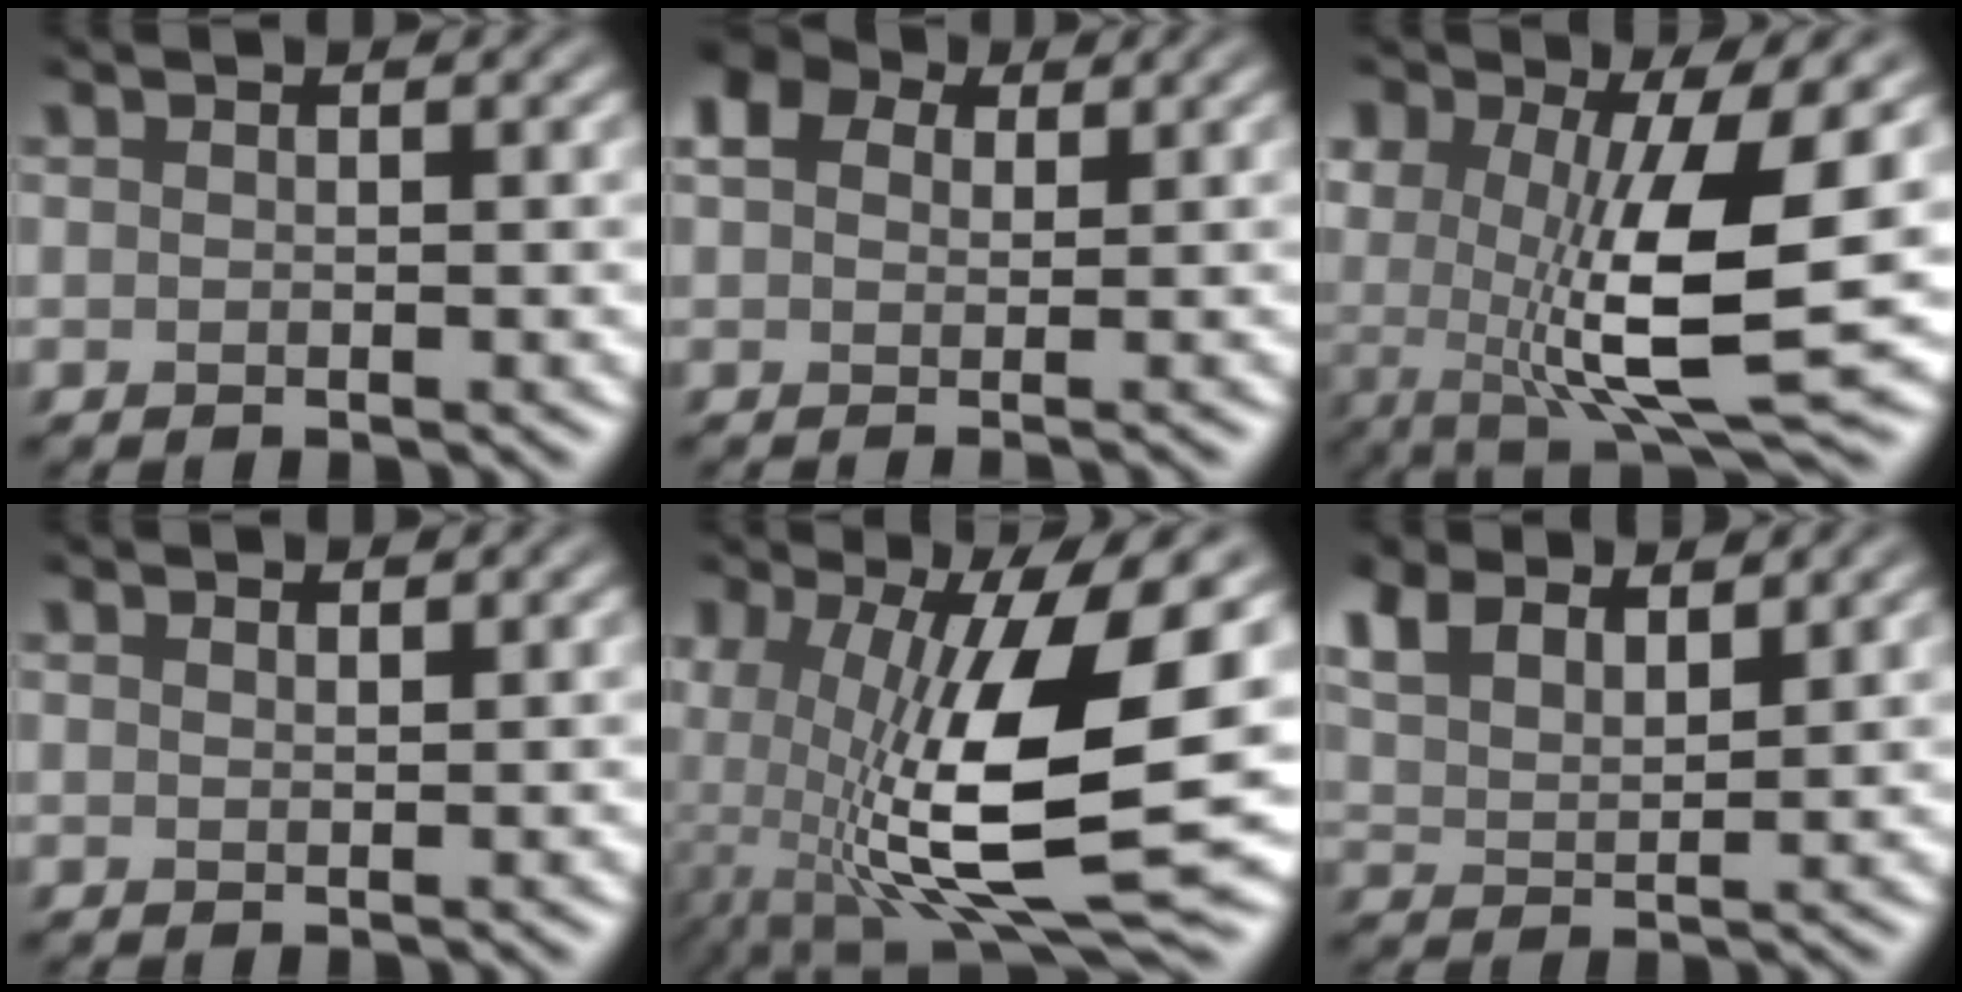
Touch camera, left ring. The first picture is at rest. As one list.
[{"total": 3.4, "force": [1.4, 2.4, 2.0], "torque": [-0.033, 0.003, 0.020]}, {"total": 10.5, "force": [0.1, 3.9, 9.8], "torque": [-0.174, -0.025, 0.008]}, {"total": 0.6, "force": [0.6, 0.1, 0.2], "torque": [-0.001, -0.001, 0.012]}, {"total": 13.5, "force": [-2.1, 4.9, 12.4], "torque": [-0.235, -0.018, -0.037]}, {"total": 5.8, "force": [4.0, 2.7, 3.3], "torque": [-0.075, 0.010, 0.070]}]